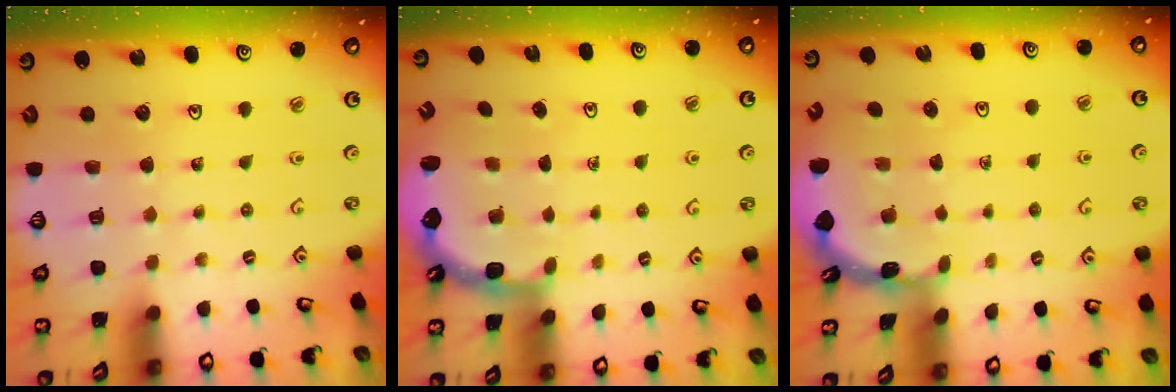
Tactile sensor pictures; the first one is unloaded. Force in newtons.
{"total": 2.7, "press": 2.0, "slide": 1.9}
{"total": 1.8, "press": 1.8, "slide": 0.2}